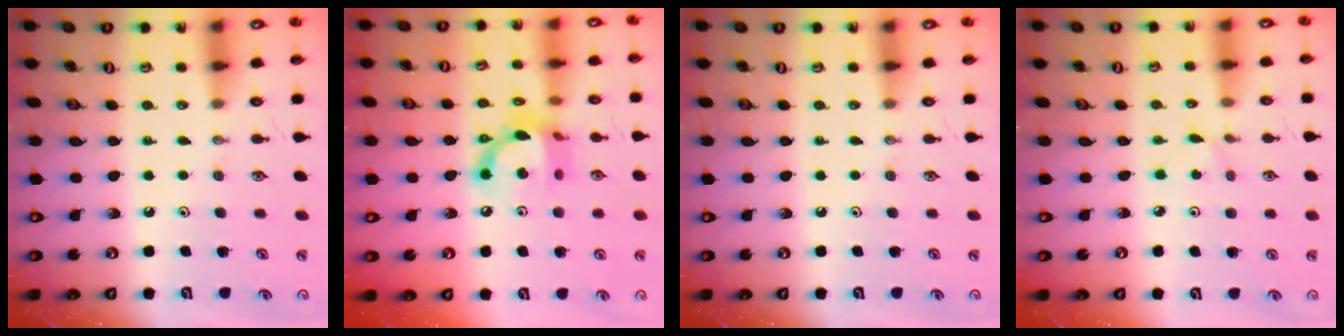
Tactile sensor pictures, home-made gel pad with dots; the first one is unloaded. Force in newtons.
{"total": 14.3, "press": 14.3, "slide": 0.7}
{"total": 0.0}
{"total": 1.9, "press": 1.9, "slide": 0.3}